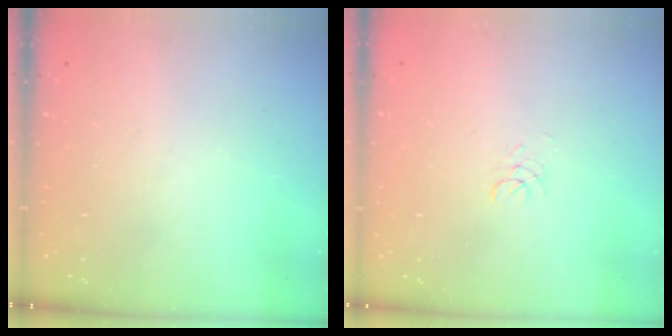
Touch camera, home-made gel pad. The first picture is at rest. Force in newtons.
{"total": 1.7, "press": 1.7, "slide": 0.2}